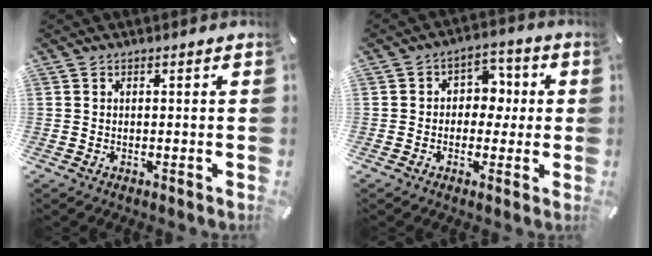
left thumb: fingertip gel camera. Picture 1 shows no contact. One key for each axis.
{"total": 6.4, "fx": -0.9, "fy": 5.5, "fz": 3.2, "tx": -0.037, "ty": 0.014, "tz": -0.022}